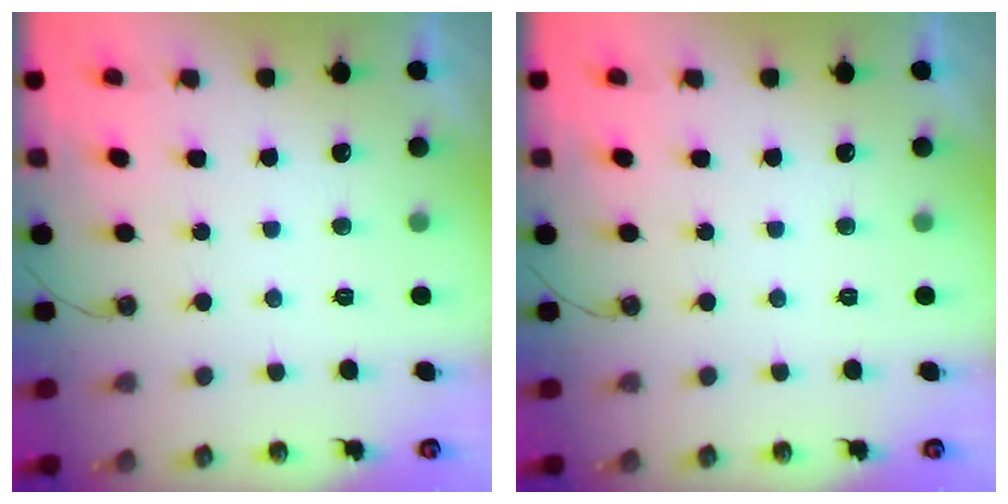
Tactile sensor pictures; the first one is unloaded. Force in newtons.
{"total": 0.0}